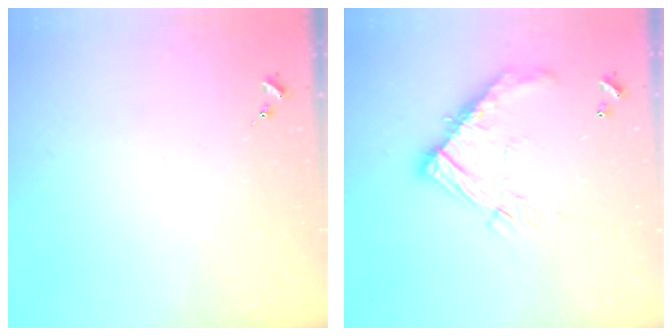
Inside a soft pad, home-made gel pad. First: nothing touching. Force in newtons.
{"total": 15.6, "press": 15.6, "slide": 1.2}